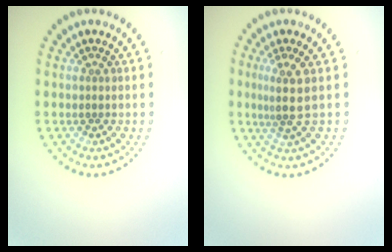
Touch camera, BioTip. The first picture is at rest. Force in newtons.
{"total": 2.5, "press": 1.8, "slide": 1.8}